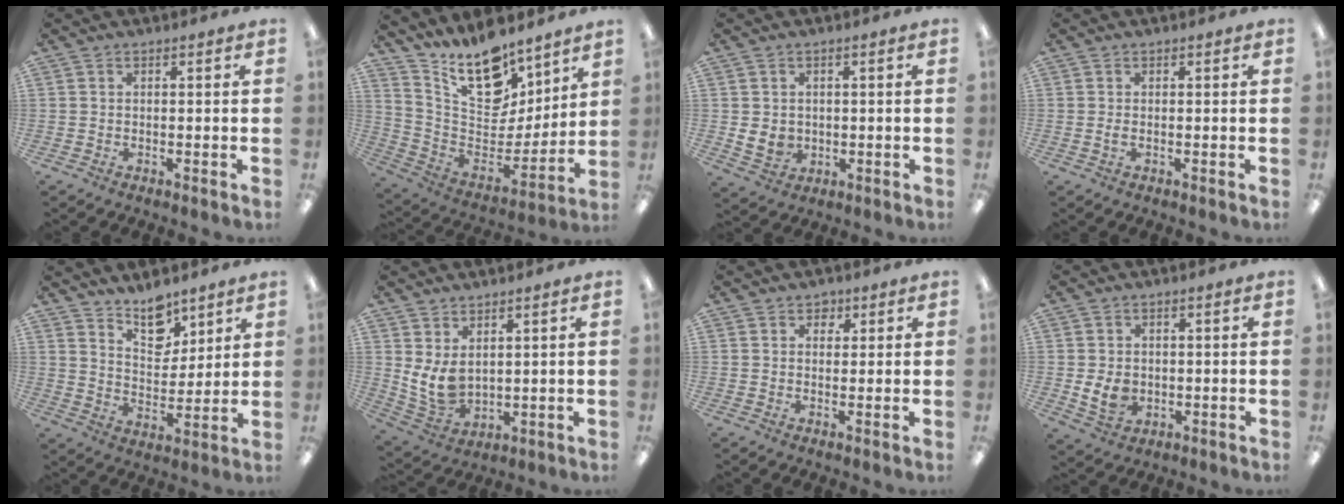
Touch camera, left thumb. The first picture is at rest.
{"total": 18.2, "force": [13.6, 8.9, 8.3], "torque": [-0.145, -0.102, 0.247]}
{"total": 4.6, "force": [0.4, 4.1, 2.0], "torque": [-0.031, -0.004, 0.009]}
{"total": 1.1, "force": [-0.1, 0.5, 1.0], "torque": [-0.019, 0.001, -0.002]}
{"total": 10.2, "force": [8.3, 4.8, 3.4], "torque": [-0.048, -0.056, 0.152]}
{"total": 7.5, "force": [2.8, 4.8, 5.0], "torque": [-0.116, -0.020, 0.053]}
{"total": 2.4, "force": [1.5, 1.8, 0.5], "torque": [0.003, -0.002, 0.024]}
{"total": 5.5, "force": [-0.3, 4.5, 3.3], "torque": [-0.063, -0.004, -0.009]}